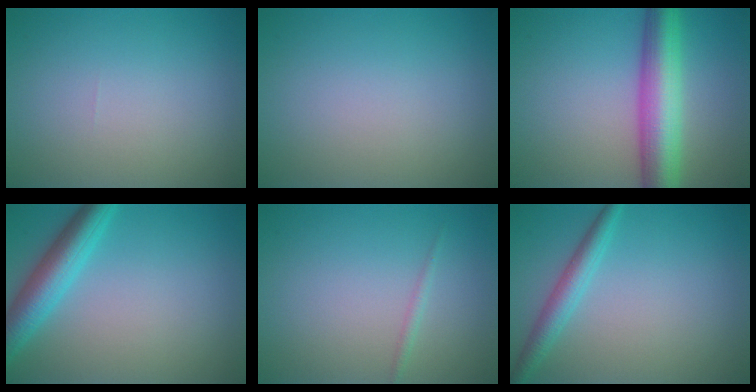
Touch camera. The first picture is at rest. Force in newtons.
{"total": 0.0}
{"total": 7.4, "press": 7.4, "slide": 0.2}
{"total": 4.8, "press": 4.8, "slide": 0.1}
{"total": 0.7, "press": 0.7, "slide": 0.0}
{"total": 2.6, "press": 2.6, "slide": 0.1}